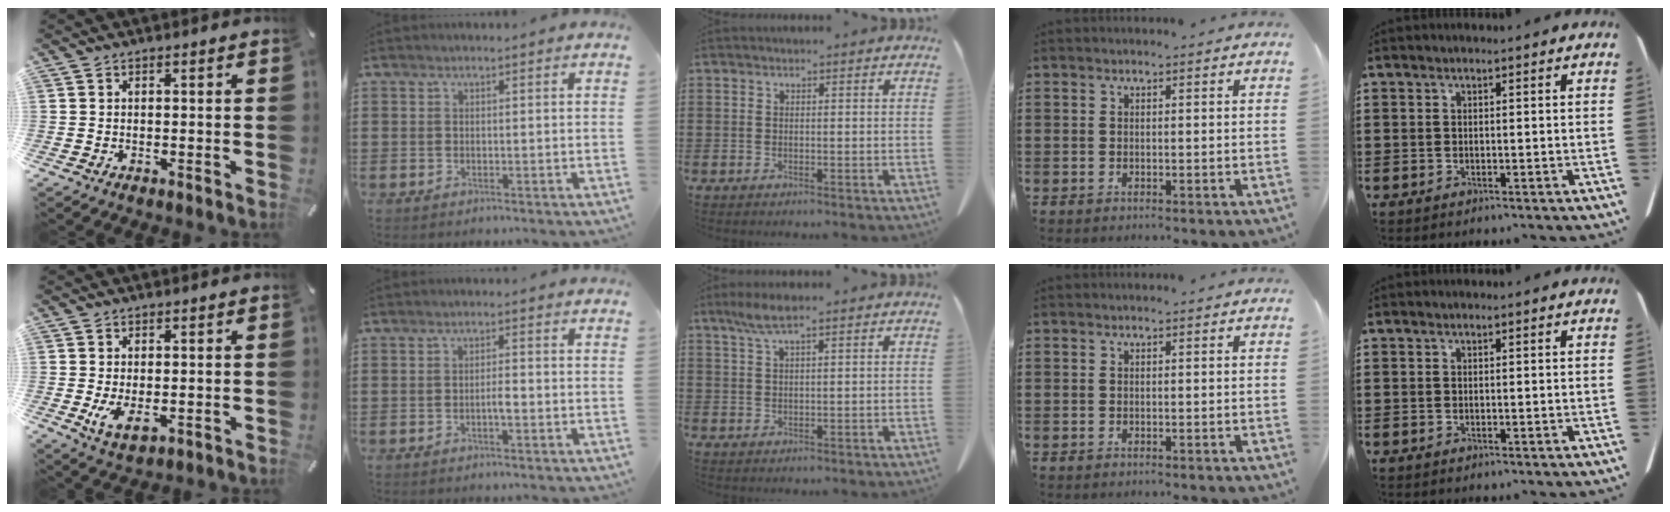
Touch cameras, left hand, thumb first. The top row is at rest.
{"thumb": {"total": 5.1, "force": [-0.4, 2.8, 4.3], "torque": [-0.085, -0.011, -0.013]}, "index": {"total": 2.0, "force": [-0.6, 0.4, 1.8], "torque": [-0.036, 0.003, -0.011]}, "middle": {"total": 3.9, "force": [2.4, 0.7, 2.9], "torque": [-0.063, 0.004, 0.042]}}